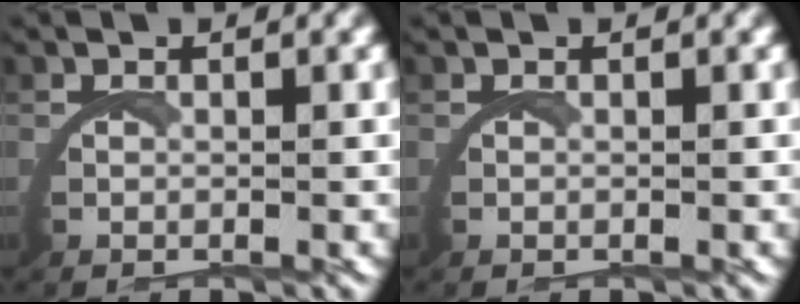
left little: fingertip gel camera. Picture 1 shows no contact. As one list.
[{"total": 0.0}]